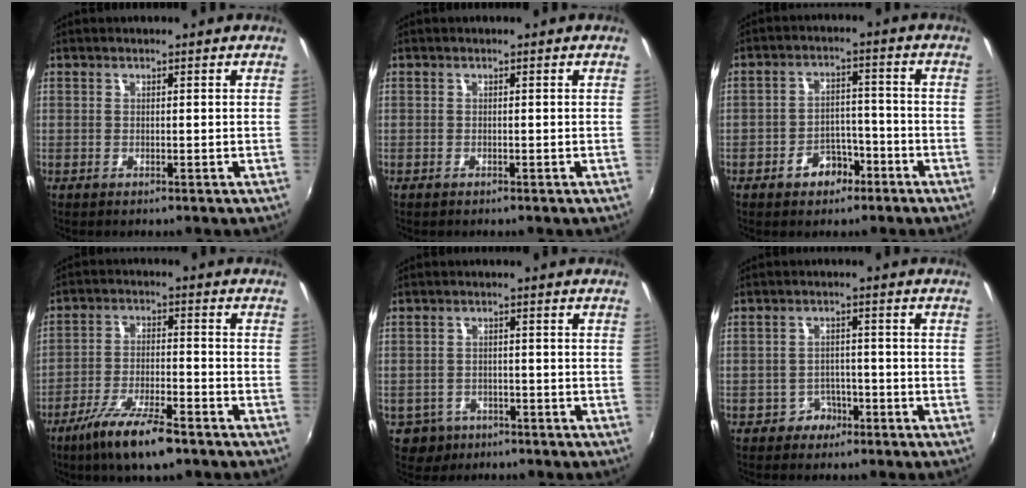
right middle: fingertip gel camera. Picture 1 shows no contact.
{"total": 0.6, "force": [-0.5, 0.3, 0.2], "torque": [-0.004, -0.002, -0.009]}
{"total": 5.9, "force": [-3.7, 3.9, 2.6], "torque": [-0.055, 0.015, -0.046]}
{"total": 11.2, "force": [-7.9, 2.5, 7.6], "torque": [-0.165, -0.022, -0.141]}
{"total": 4.6, "force": [-2.6, 3.7, 0.8], "torque": [-0.031, 0.002, -0.036]}
{"total": 3.4, "force": [-2.2, 2.6, 0.2], "torque": [-0.006, 0.011, -0.035]}